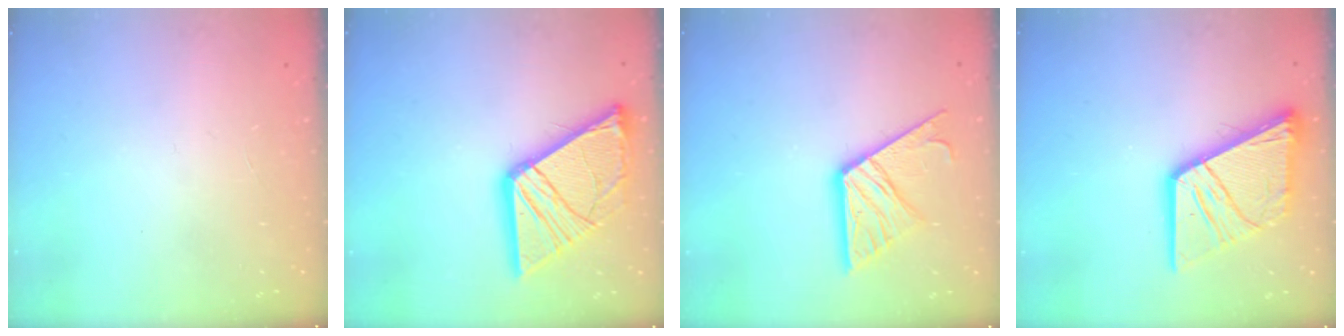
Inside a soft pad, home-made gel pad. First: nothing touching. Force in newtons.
{"total": 19.4, "press": 19.2, "slide": 2.1}
{"total": 14.7, "press": 14.6, "slide": 1.4}
{"total": 18.9, "press": 18.7, "slide": 2.1}